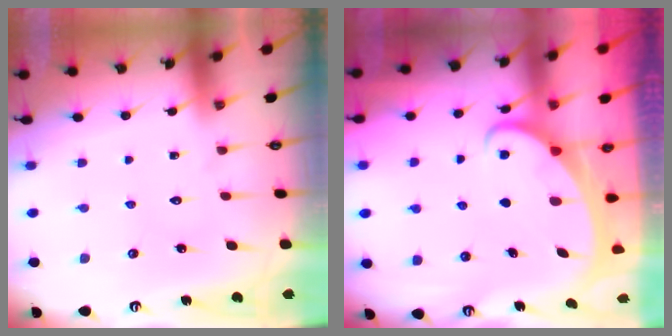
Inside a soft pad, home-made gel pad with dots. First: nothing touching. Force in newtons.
{"total": 2.1, "press": 2.0, "slide": 0.3}